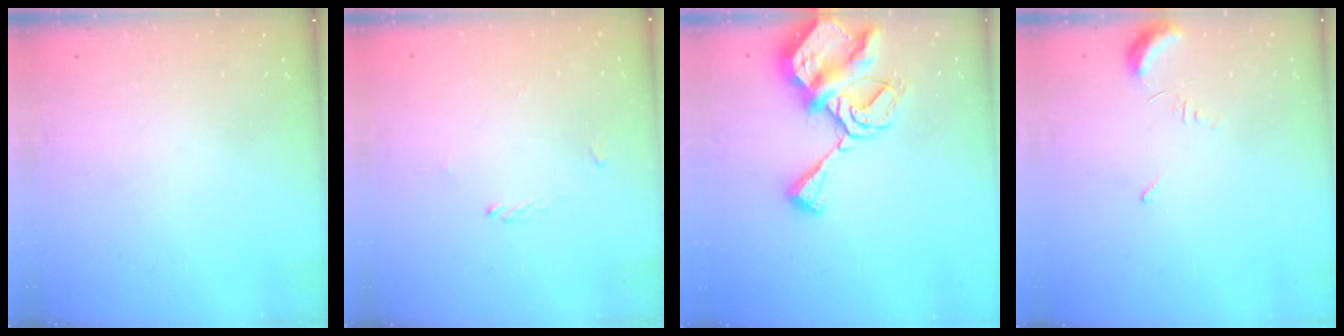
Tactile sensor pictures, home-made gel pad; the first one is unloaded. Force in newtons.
{"total": 1.2, "press": 1.2, "slide": 0.3}
{"total": 11.1, "press": 11.0, "slide": 1.2}
{"total": 5.2, "press": 5.2, "slide": 0.6}